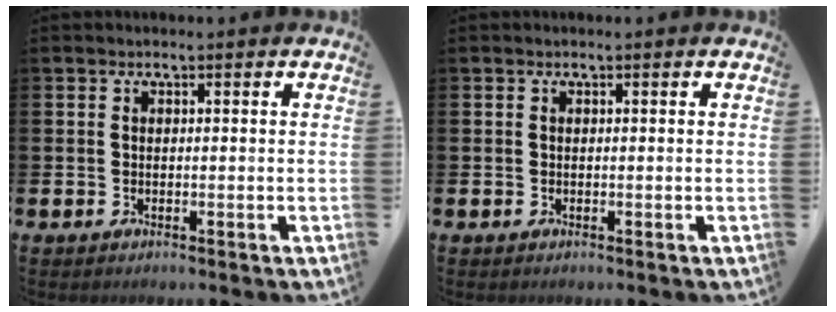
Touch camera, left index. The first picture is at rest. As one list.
[{"total": 0.0}]